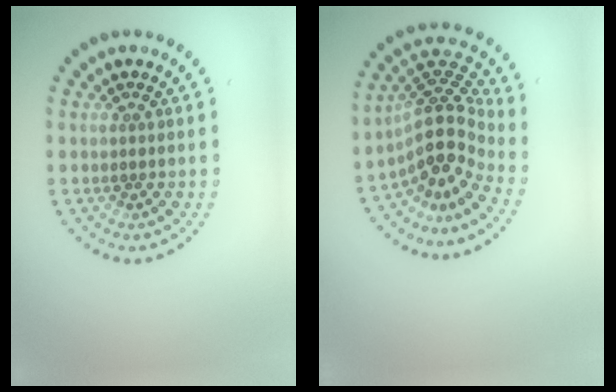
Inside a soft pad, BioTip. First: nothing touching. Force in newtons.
{"total": 5.1, "press": 3.6, "slide": 3.6}